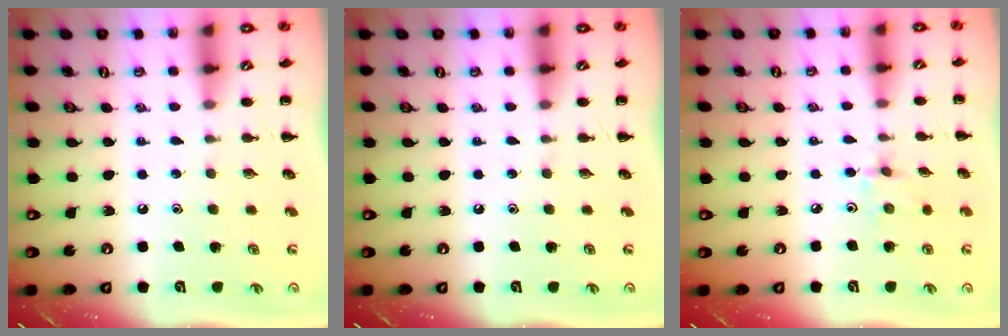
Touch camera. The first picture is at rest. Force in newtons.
{"total": 0.0}
{"total": 3.0, "press": 2.8, "slide": 0.9}